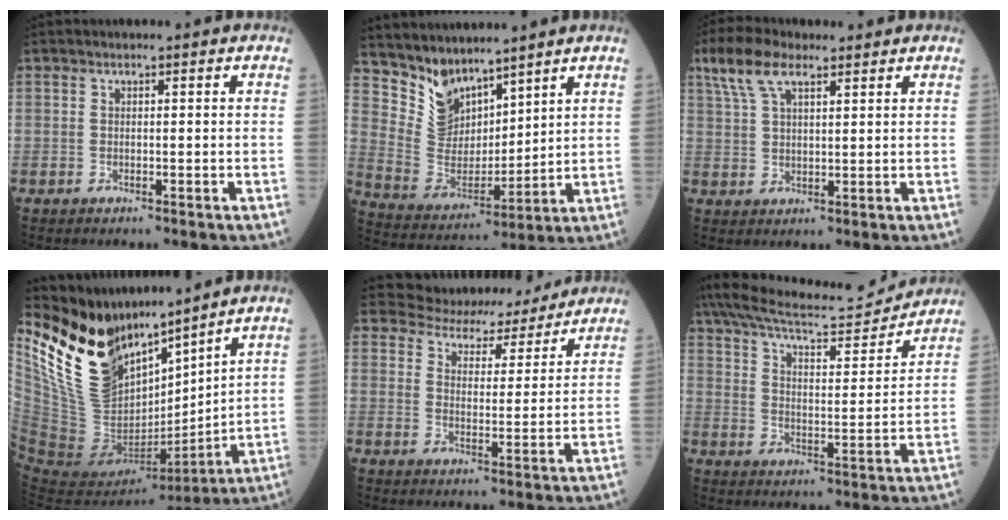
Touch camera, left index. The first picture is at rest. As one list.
[{"total": 9.1, "force": [8.0, 4.0, 1.4], "torque": [-0.048, 0.009, 0.177]}, {"total": 7.5, "force": [4.9, 2.8, 5.0], "torque": [-0.111, 0.028, 0.096]}, {"total": 16.2, "force": [13.7, 5.7, 6.4], "torque": [-0.126, -0.008, 0.276]}, {"total": 12.1, "force": [11.4, 3.7, 1.5], "torque": [-0.016, 0.007, 0.152]}, {"total": 17.3, "force": [16.1, 2.2, 6.0], "torque": [-0.108, 0.006, 0.244]}]